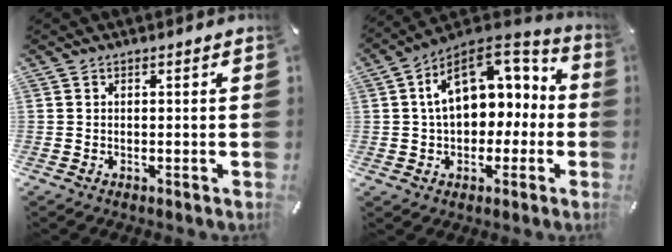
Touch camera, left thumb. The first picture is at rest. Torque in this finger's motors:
{"motor_torque": [1.64, 3.37, 1.60, -1.17, 0.64]}